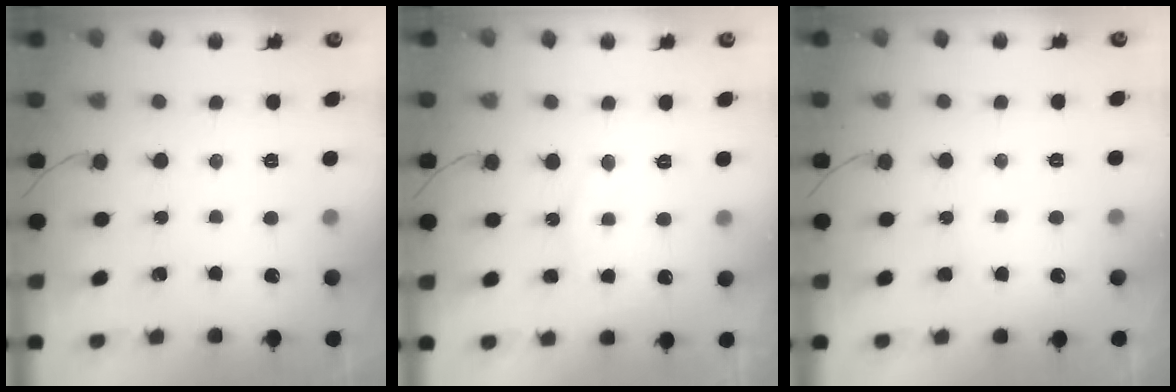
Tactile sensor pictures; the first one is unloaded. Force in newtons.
{"total": 7.0, "press": 7.0, "slide": 0.3}
{"total": 4.2, "press": 4.2, "slide": 0.3}